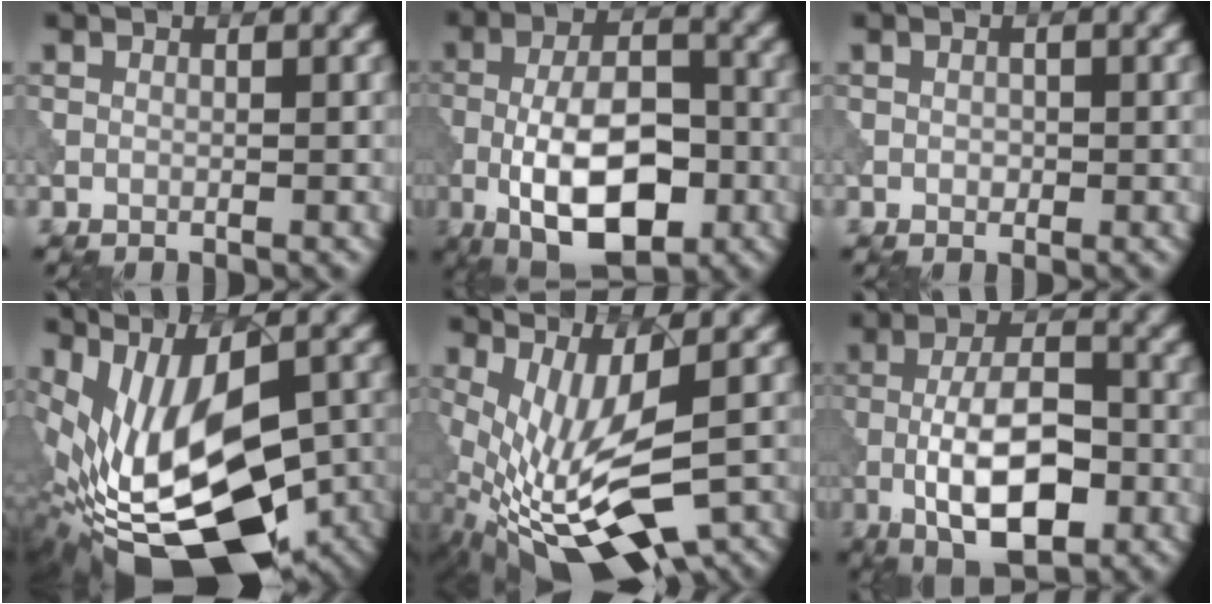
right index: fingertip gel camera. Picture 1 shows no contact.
{"total": 10.8, "force": [-3.8, 4.9, 8.8], "torque": [-0.158, 0.001, -0.070]}
{"total": 0.7, "force": [-0.1, 0.5, 0.4], "torque": [-0.004, -0.003, -0.002]}
{"total": 17.2, "force": [-4.6, 8.5, 14.3], "torque": [-0.222, -0.012, -0.051]}
{"total": 13.0, "force": [-3.9, 4.6, 11.5], "torque": [-0.219, -0.029, -0.050]}
{"total": 9.5, "force": [-3.0, 4.0, 8.0], "torque": [-0.140, 0.004, -0.058]}